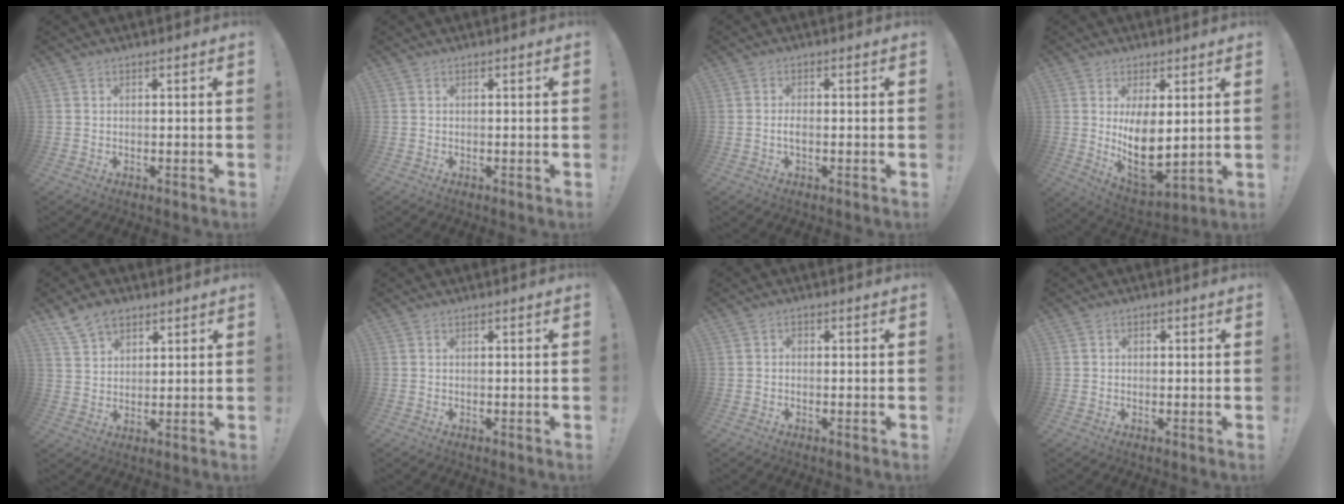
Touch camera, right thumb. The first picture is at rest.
{"total": 0.0}
{"total": 1.9, "force": [-0.6, 0.8, 1.6], "torque": [-0.035, 0.006, -0.010]}
{"total": 12.9, "force": [2.2, 6.8, 10.7], "torque": [-0.171, -0.042, 0.047]}
{"total": 8.2, "force": [5.8, 5.1, 2.9], "torque": [-0.049, -0.027, 0.114]}
{"total": 0.0}
{"total": 1.1, "force": [-0.7, 0.7, 0.5], "torque": [-0.011, 0.006, -0.012]}
{"total": 1.2, "force": [-0.4, 1.1, 0.4], "torque": [-0.003, 0.004, -0.008]}